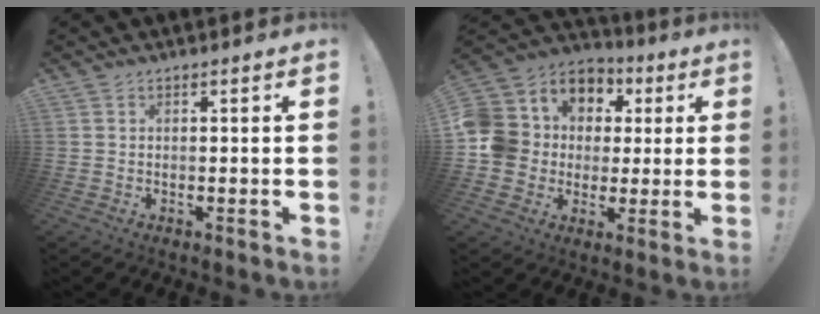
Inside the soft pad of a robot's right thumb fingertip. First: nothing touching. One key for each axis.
{"total": 11.8, "fx": 1.2, "fy": 11.0, "fz": 4.0, "tx": -0.075, "ty": -0.008, "tz": 0.041}